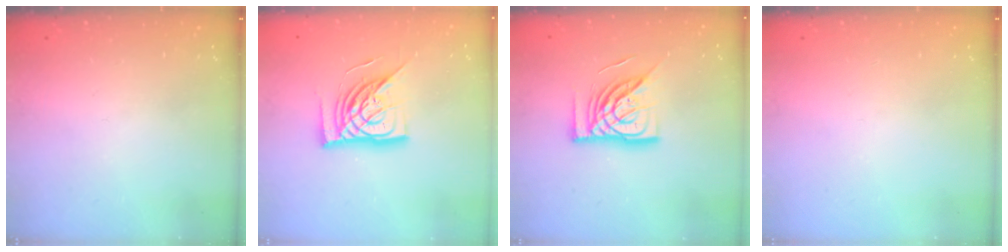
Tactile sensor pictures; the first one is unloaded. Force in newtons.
{"total": 15.6, "press": 15.5, "slide": 1.7}
{"total": 15.0, "press": 15.0, "slide": 1.4}
{"total": 0.0}